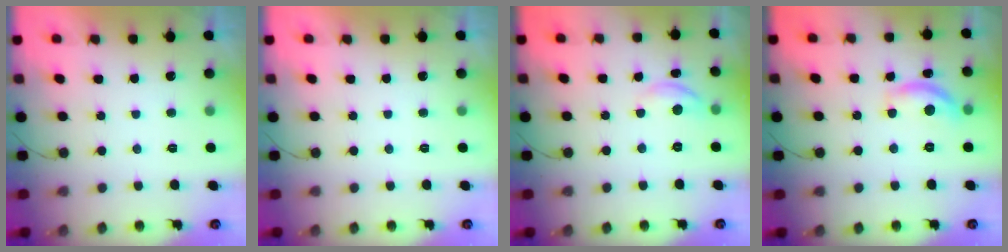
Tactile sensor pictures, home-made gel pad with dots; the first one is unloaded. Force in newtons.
{"total": 0.0}
{"total": 5.4, "press": 5.4, "slide": 0.3}
{"total": 10.7, "press": 10.6, "slide": 0.5}